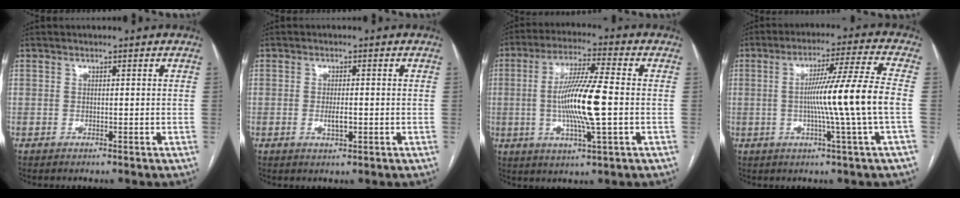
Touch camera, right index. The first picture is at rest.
{"total": 2.5, "force": [-0.5, 0.6, 2.3], "torque": [-0.048, -0.002, -0.007]}
{"total": 12.3, "force": [-0.9, 0.5, 12.3], "torque": [-0.236, -0.005, -0.021]}
{"total": 11.8, "force": [-1.2, -2.7, 11.5], "torque": [-0.193, -0.004, -0.019]}